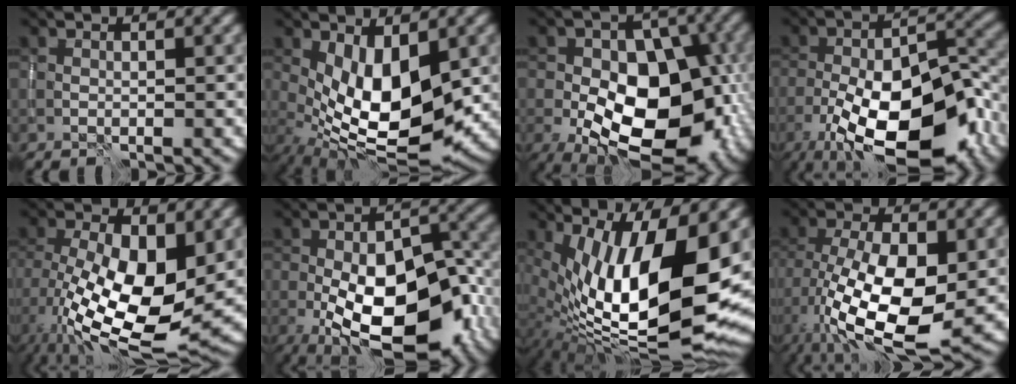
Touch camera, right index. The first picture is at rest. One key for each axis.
{"total": 8.6, "fx": -0.2, "fy": 4.0, "fz": 7.6, "tx": -0.138, "ty": -0.013, "tz": 0.003}
{"total": 15.7, "fx": -3.7, "fy": 9.9, "fz": 11.7, "tx": -0.160, "ty": -0.014, "tz": -0.055}
{"total": 15.6, "fx": -7.7, "fy": 6.7, "fz": 11.9, "tx": -0.186, "ty": -0.020, "tz": -0.127}
{"total": 13.3, "fx": -2.0, "fy": 6.4, "fz": 11.5, "tx": -0.214, "ty": -0.021, "tz": -0.030}
{"total": 15.1, "fx": -5.4, "fy": 7.7, "fz": 11.8, "tx": -0.175, "ty": -0.023, "tz": -0.082}
{"total": 17.2, "fx": 1.3, "fy": 6.7, "fz": 15.8, "tx": -0.258, "ty": -0.001, "tz": 0.032}
{"total": 13.0, "fx": -3.2, "fy": 5.7, "fz": 11.2, "tx": -0.207, "ty": -0.011, "tz": -0.056}